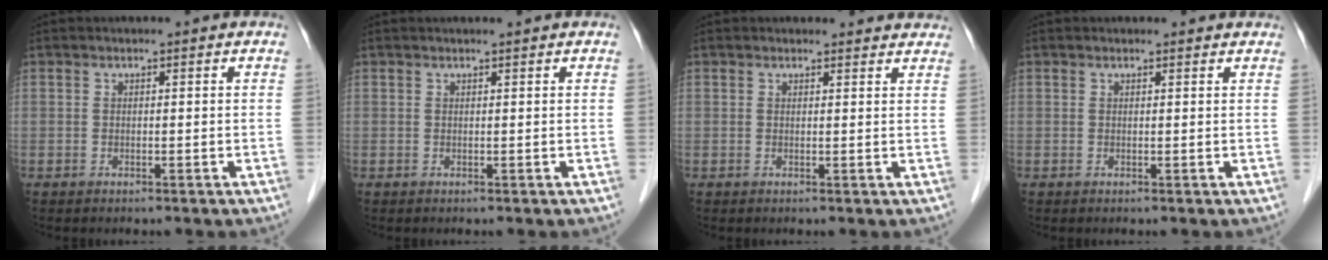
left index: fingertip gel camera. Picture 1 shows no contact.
{"total": 0.8, "force": [0.8, -0.1, 0.3], "torque": [-0.006, 0.004, 0.014]}
{"total": 4.7, "force": [4.6, 1.2, 0.5], "torque": [0.002, 0.005, 0.037]}
{"total": 1.6, "force": [1.6, 0.3, 0.1], "torque": [-0.013, 0.007, 0.015]}